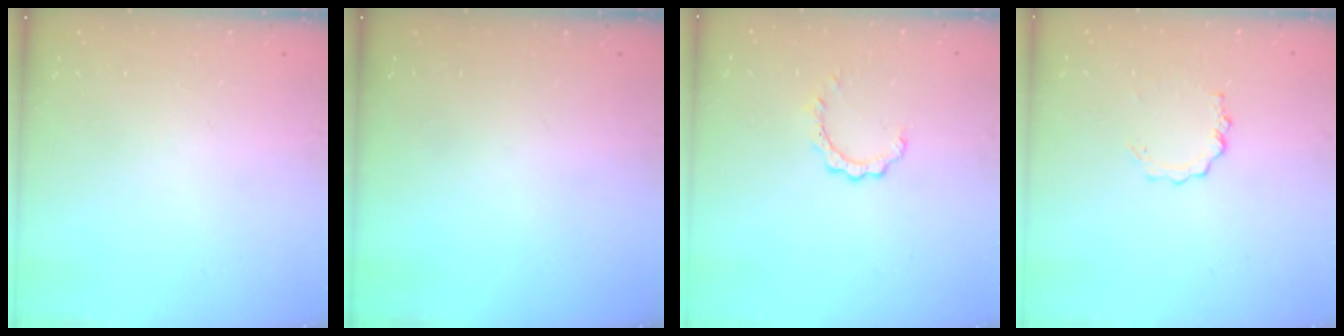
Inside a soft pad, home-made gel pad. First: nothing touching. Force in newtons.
{"total": 0.0}
{"total": 2.1, "press": 2.1, "slide": 0.1}
{"total": 3.5, "press": 3.5, "slide": 0.2}